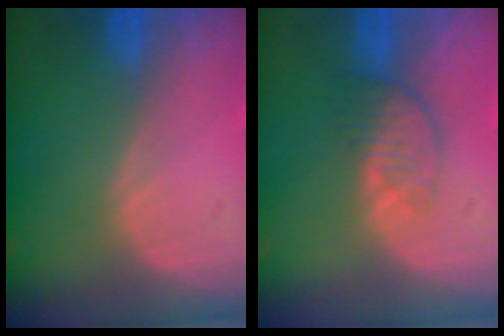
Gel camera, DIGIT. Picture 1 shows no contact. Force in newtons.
{"total": 3.9, "press": 3.4, "slide": 1.8}